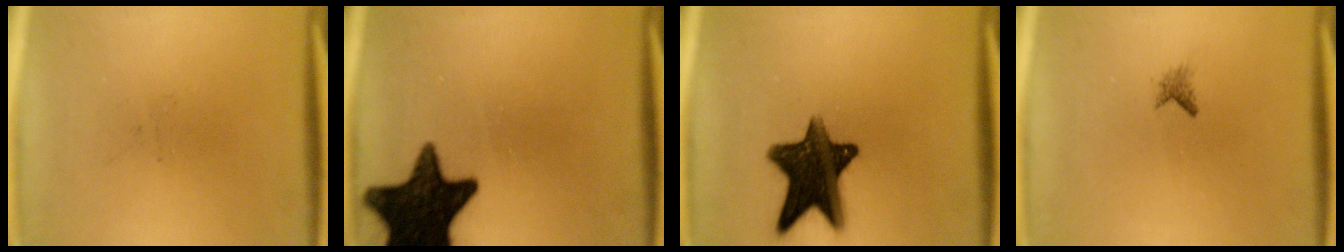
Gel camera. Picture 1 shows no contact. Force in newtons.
{"total": 17.6}
{"total": 14.0}
{"total": 0.9}